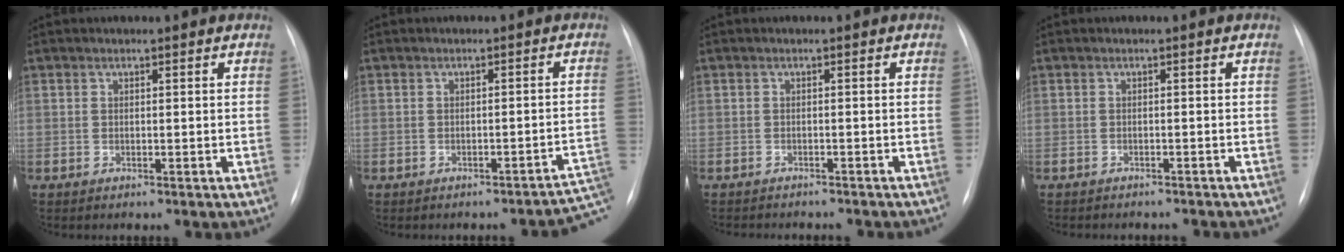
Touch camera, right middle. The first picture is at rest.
{"total": 4.7, "force": [-3.8, 0.9, 2.5], "torque": [-0.008, 0.022, -0.036]}
{"total": 7.1, "force": [-6.4, 1.8, 2.4], "torque": [-0.024, -0.001, -0.077]}
{"total": 6.3, "force": [-5.7, 1.9, 1.9], "torque": [-0.016, 0.002, -0.064]}